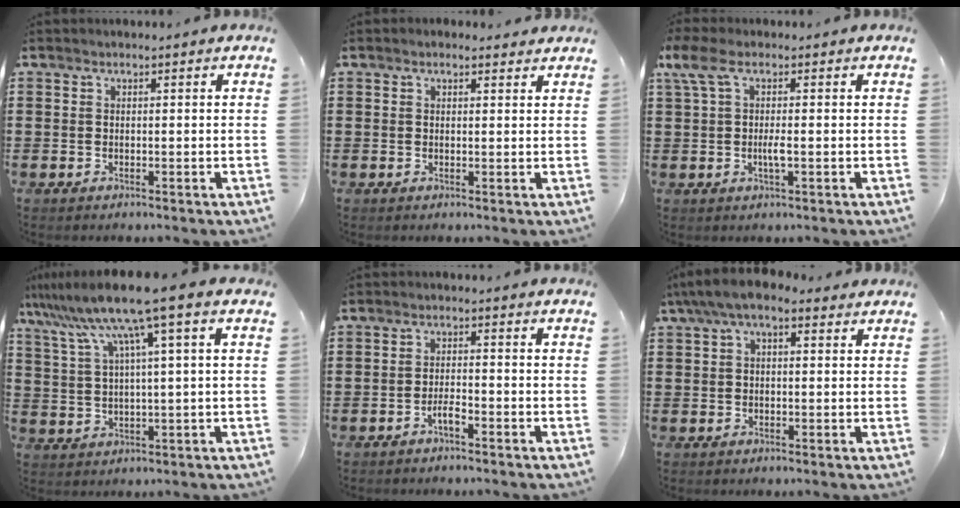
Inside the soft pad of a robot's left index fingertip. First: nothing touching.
{"total": 0.9, "force": [0.8, 0.4, 0.3], "torque": [-0.008, 0.003, 0.015]}
{"total": 4.4, "force": [-0.1, 1.0, 4.2], "torque": [-0.094, -0.001, -0.010]}
{"total": 9.9, "force": [5.8, -0.2, 8.0], "torque": [-0.186, -0.024, 0.092]}
{"total": 2.3, "force": [-1.5, 0.4, 1.7], "torque": [-0.031, 0.003, -0.028]}
{"total": 5.2, "force": [2.9, 2.1, 3.7], "torque": [-0.079, 0.006, 0.050]}